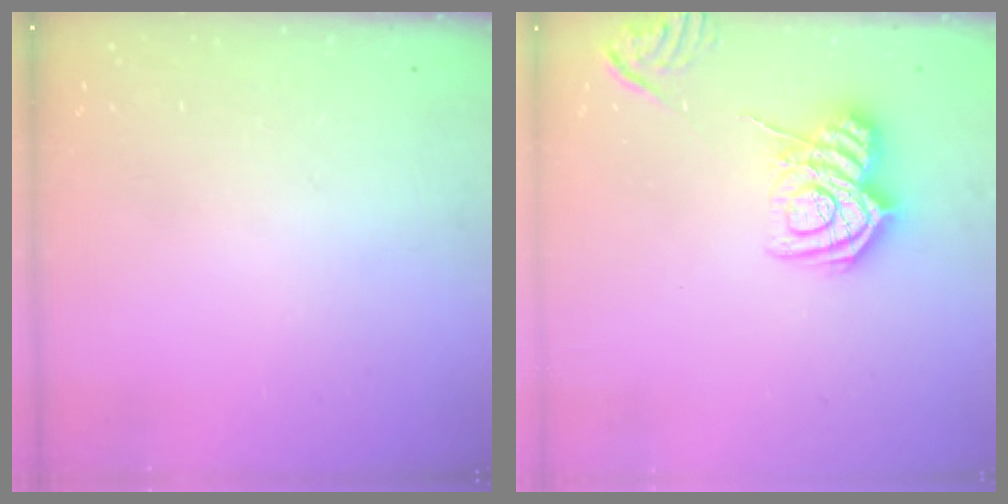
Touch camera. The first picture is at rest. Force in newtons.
{"total": 11.6, "press": 11.6, "slide": 0.6}